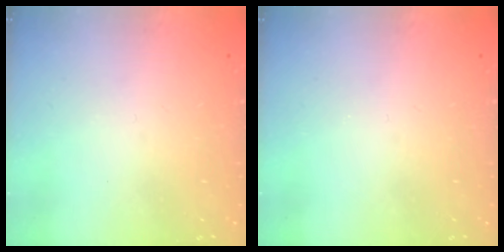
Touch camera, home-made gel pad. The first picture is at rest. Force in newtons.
{"total": 0.0}